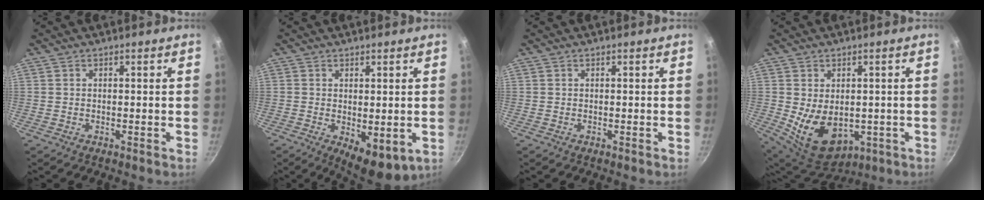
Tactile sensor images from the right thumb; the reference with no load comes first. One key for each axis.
{"total": 7.0, "fx": -0.7, "fy": 3.3, "fz": 6.1, "tx": -0.068, "ty": -0.017, "tz": 0.000}
{"total": 0.0}
{"total": 12.0, "fx": -1.2, "fy": 8.2, "fz": 8.8, "tx": -0.122, "ty": -0.017, "tz": 0.010}